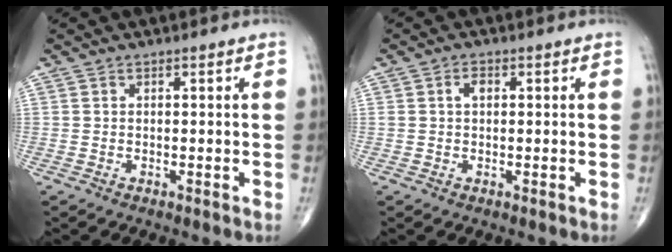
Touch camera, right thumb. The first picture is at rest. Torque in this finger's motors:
{"motor_torque": [0.41, 0.73, 0.42, 0.27, 0.00]}